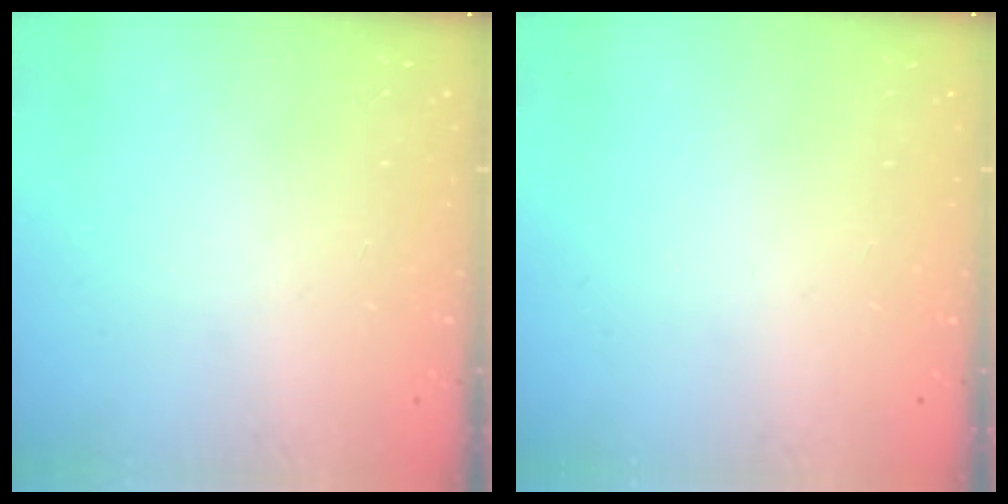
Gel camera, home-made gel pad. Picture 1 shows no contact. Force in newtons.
{"total": 0.0}